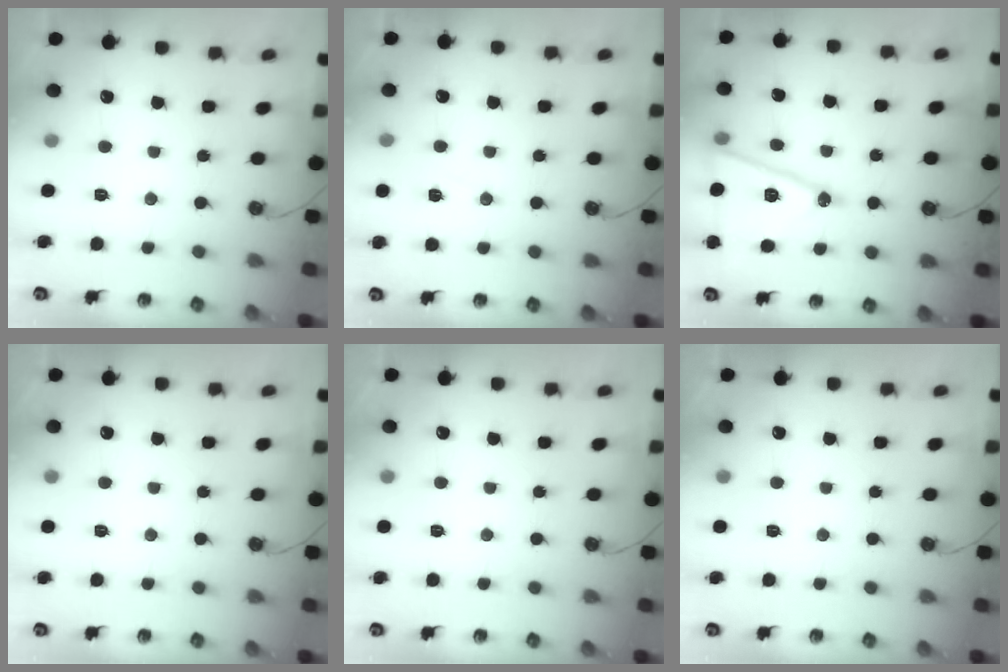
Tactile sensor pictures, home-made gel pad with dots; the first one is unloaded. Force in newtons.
{"total": 5.1, "press": 4.9, "slide": 1.3}
{"total": 15.6, "press": 15.1, "slide": 3.6}
{"total": 0.0}
{"total": 0.0}
{"total": 0.0}